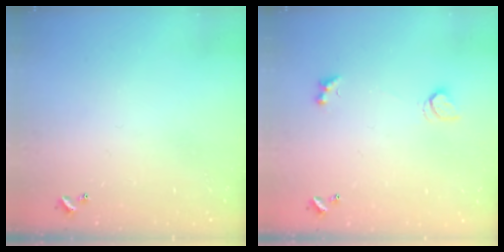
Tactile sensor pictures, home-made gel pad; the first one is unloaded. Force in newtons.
{"total": 2.3, "press": 1.9, "slide": 1.1}